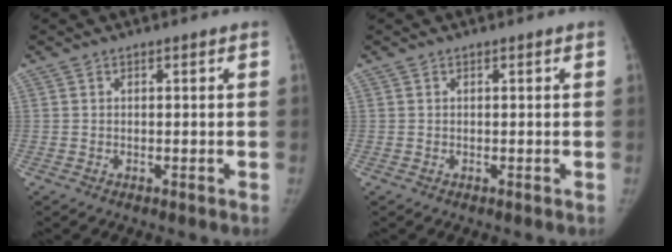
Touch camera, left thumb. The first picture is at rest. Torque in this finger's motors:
{"motor_torque": [0.07, 0.01, 0.19, 0.08, 0.02]}